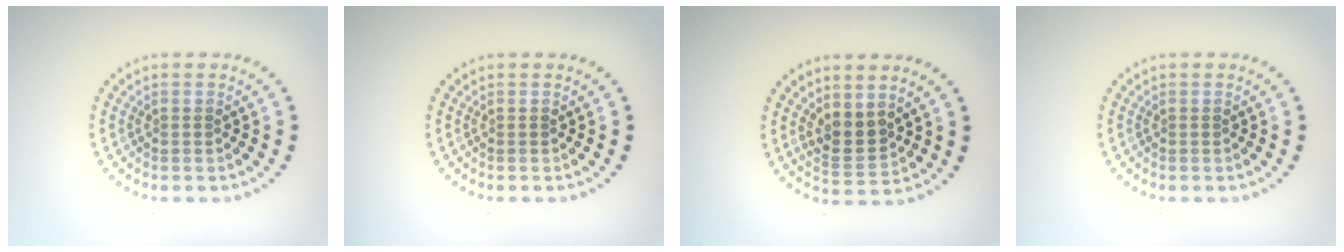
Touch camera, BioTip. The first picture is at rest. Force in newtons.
{"total": 0.0}
{"total": 2.6, "press": 2.2, "slide": 1.3}
{"total": 0.0}